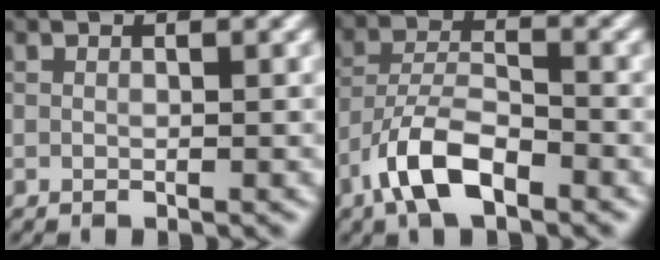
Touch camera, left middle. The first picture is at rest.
{"total": 5.7, "force": [-3.4, 2.2, 4.0], "torque": [-0.073, 0.005, -0.071]}